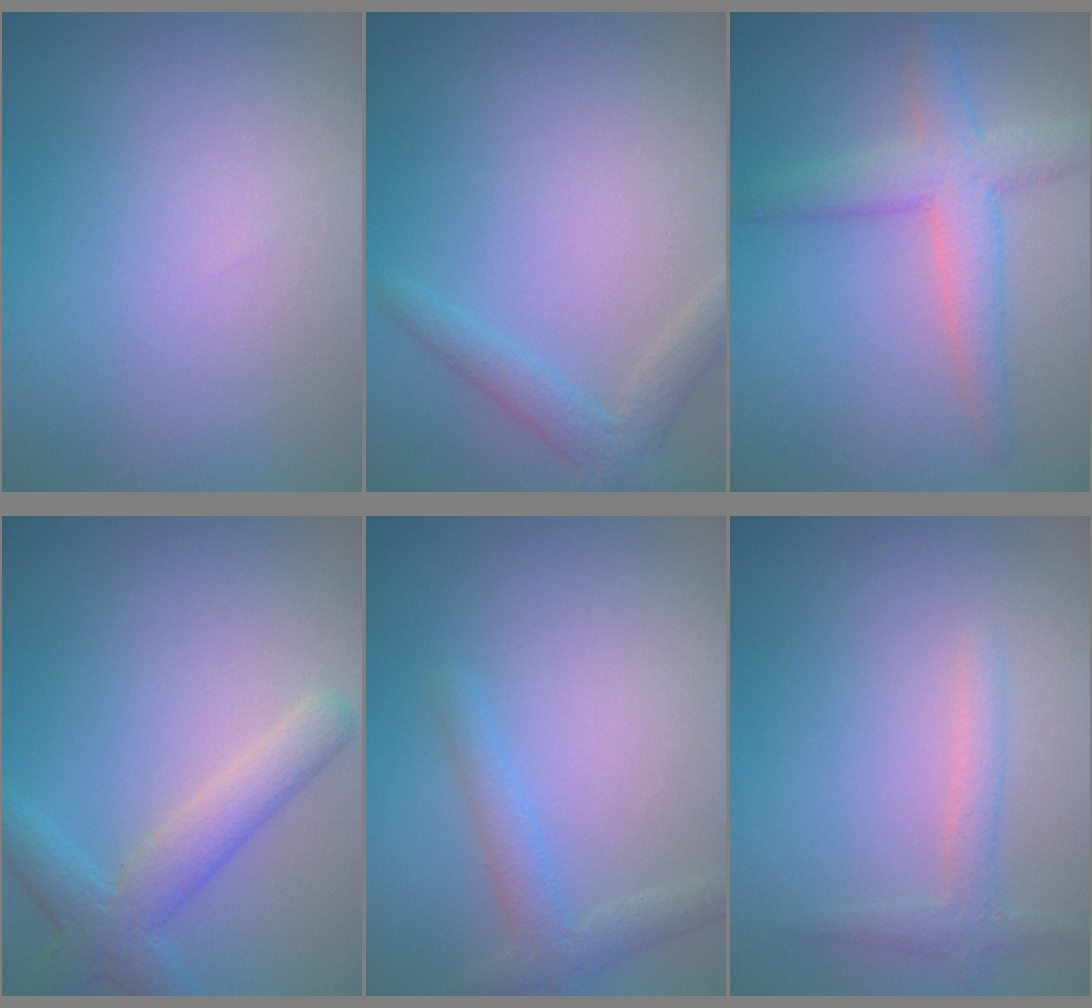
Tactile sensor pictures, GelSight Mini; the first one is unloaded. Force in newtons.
{"total": 2.4, "press": 2.4, "slide": 0.1}
{"total": 4.1, "press": 4.1, "slide": 0.2}
{"total": 4.1, "press": 4.1, "slide": 0.2}
{"total": 2.2, "press": 2.2, "slide": 0.0}
{"total": 1.8, "press": 1.7, "slide": 0.1}